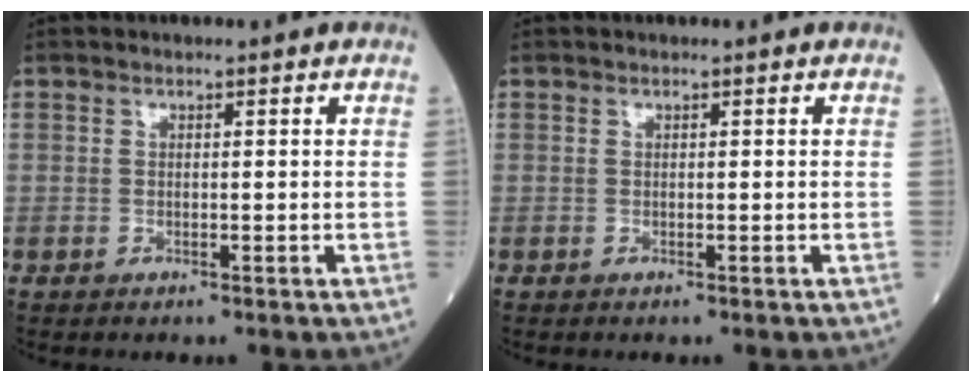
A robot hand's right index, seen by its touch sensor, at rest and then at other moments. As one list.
[{"total": 0.0}]